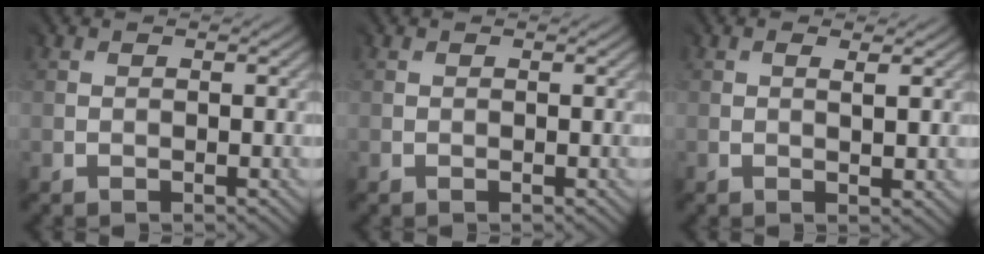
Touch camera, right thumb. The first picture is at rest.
{"total": 0.0}
{"total": 1.6, "force": [0.6, -0.2, 1.5], "torque": [-0.032, -0.002, 0.007]}